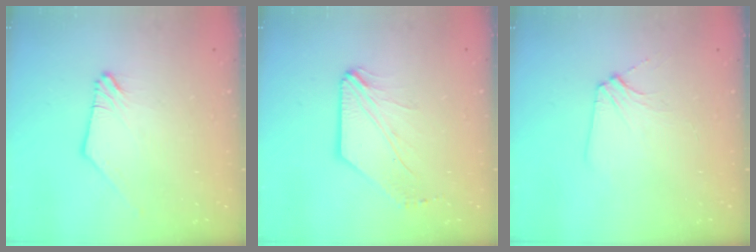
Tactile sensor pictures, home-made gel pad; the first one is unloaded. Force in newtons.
{"total": 4.0, "press": 3.9, "slide": 0.8}
{"total": 4.4, "press": 4.3, "slide": 0.5}